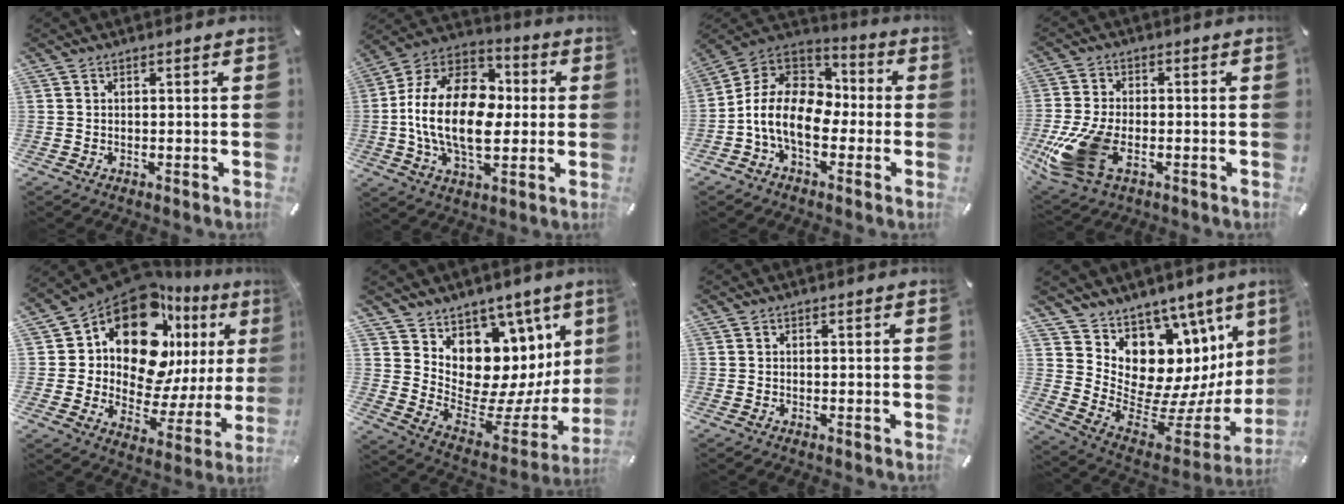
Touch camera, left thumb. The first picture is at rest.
{"total": 21.2, "force": [-1.7, 13.7, 16.1], "torque": [-0.331, 0.012, -0.030]}
{"total": 13.0, "force": [-4.0, 8.9, 8.6], "torque": [-0.196, 0.015, -0.078]}
{"total": 15.1, "force": [-4.8, 8.8, 11.2], "torque": [-0.241, 0.004, -0.079]}
{"total": 19.9, "force": [10.7, 11.5, 12.2], "torque": [-0.209, -0.092, 0.180]}
{"total": 11.3, "force": [5.4, 9.0, 4.2], "torque": [-0.039, -0.108, 0.104]}
{"total": 0.0}
{"total": 11.9, "force": [4.9, 9.7, 4.7], "torque": [-0.050, -0.102, 0.106]}